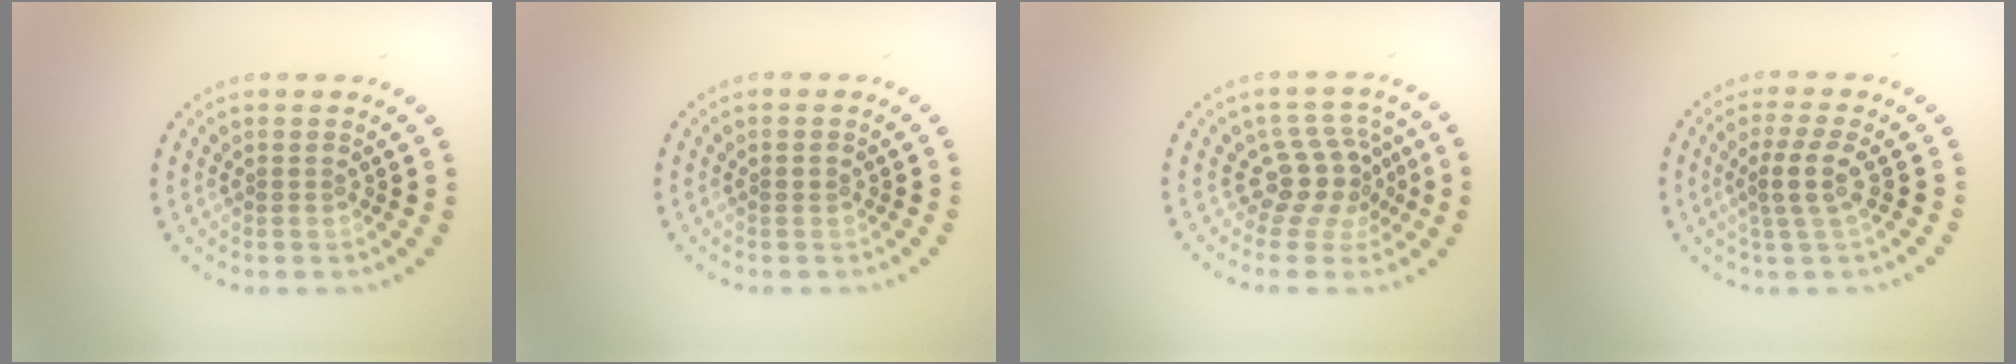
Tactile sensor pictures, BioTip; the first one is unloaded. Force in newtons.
{"total": 0.7, "press": 0.7, "slide": 0.1}
{"total": 3.6, "press": 2.7, "slide": 2.4}
{"total": 2.7, "press": 2.1, "slide": 1.8}